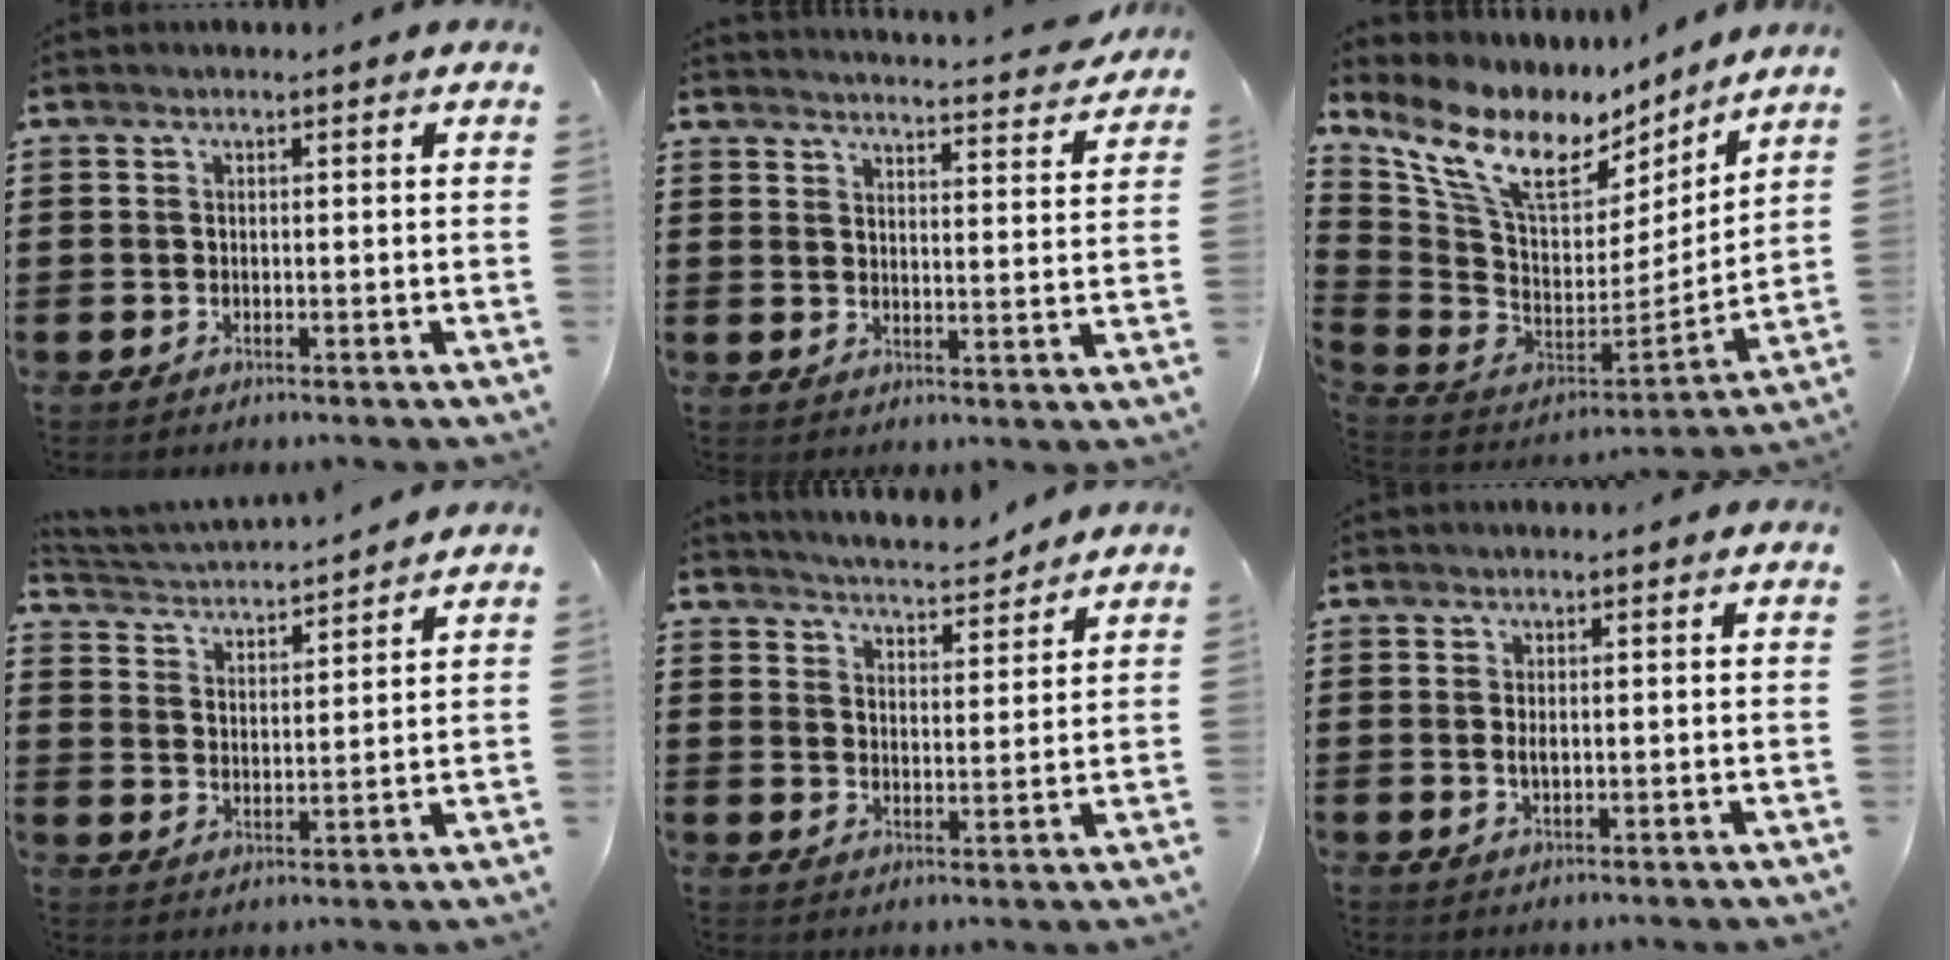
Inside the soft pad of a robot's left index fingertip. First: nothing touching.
{"total": 3.7, "force": [3.7, -0.5, 0.6], "torque": [-0.020, -0.031, 0.060]}
{"total": 13.6, "force": [7.7, 6.6, 9.1], "torque": [-0.207, -0.041, 0.135]}
{"total": 3.1, "force": [3.1, 0.0, 0.1], "torque": [-0.023, -0.025, 0.048]}
{"total": 4.3, "force": [4.2, -0.1, 0.6], "torque": [-0.029, -0.025, 0.073]}
{"total": 1.3, "force": [0.0, 0.5, 1.2], "torque": [-0.023, 0.002, -0.002]}